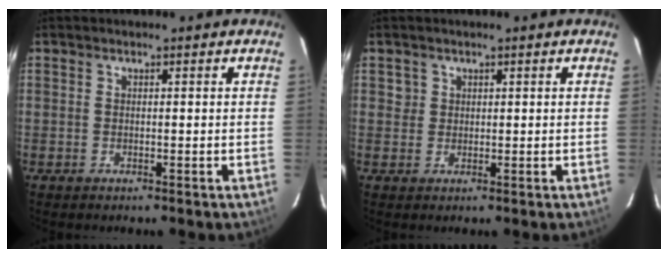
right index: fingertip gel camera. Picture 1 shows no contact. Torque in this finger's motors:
{"motor_torque": [0.02, 0.01, 0.01, 0.01]}